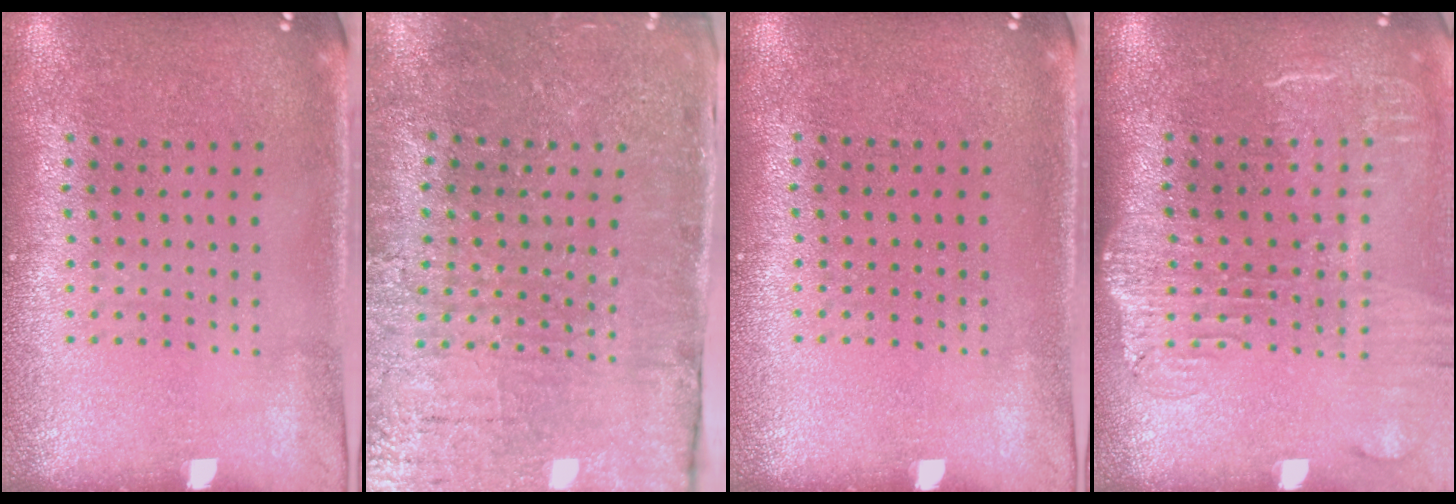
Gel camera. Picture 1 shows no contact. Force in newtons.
{"total": 3.8, "press": 3.7, "slide": 0.6}
{"total": 0.0}
{"total": 1.9, "press": 1.5, "slide": 1.2}